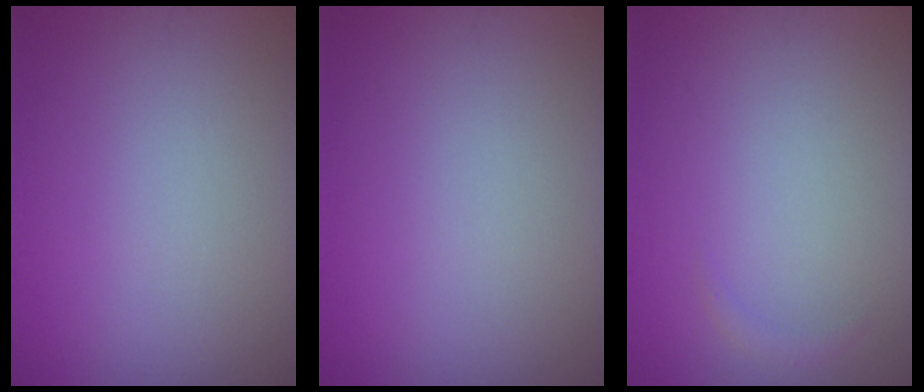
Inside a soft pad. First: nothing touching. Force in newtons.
{"total": 0.0}
{"total": 0.6, "press": 0.6, "slide": 0.0}